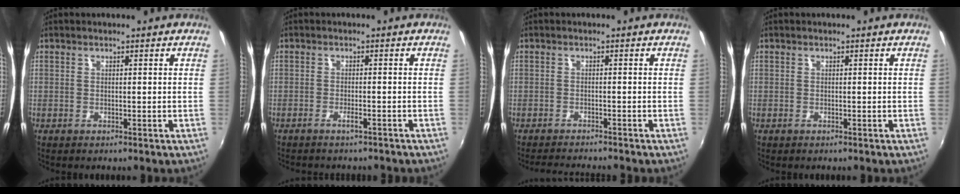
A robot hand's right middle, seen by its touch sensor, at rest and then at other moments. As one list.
[{"total": 2.8, "force": [-2.5, 0.5, 1.1], "torque": [-0.031, -0.006, -0.041]}, {"total": 5.7, "force": [-5.4, 0.1, 1.8], "torque": [-0.048, -0.013, -0.085]}, {"total": 0.0}]